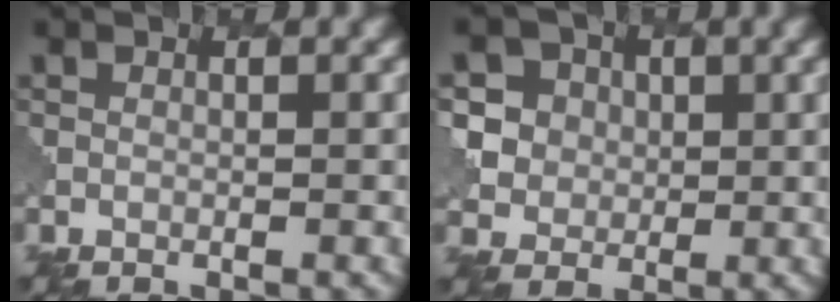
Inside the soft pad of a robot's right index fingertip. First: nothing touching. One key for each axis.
{"total": 5.8, "fx": 2.4, "fy": 5.1, "fz": 1.5, "tx": -0.027, "ty": 0.018, "tz": 0.034}